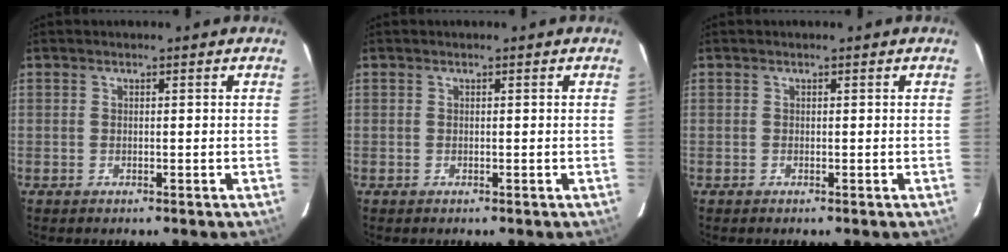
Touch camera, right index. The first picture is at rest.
{"total": 0.0}
{"total": 0.0}